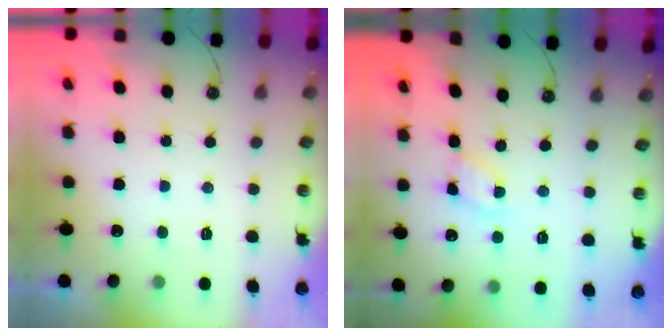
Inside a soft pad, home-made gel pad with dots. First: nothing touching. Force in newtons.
{"total": 4.2, "press": 4.2, "slide": 0.5}